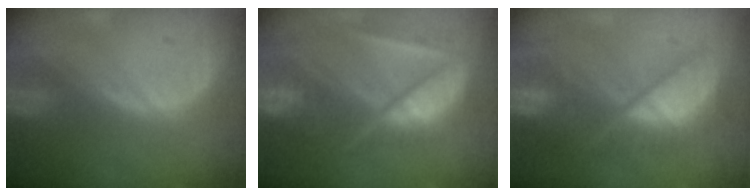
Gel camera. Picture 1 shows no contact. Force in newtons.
{"total": 9.8, "press": 8.4, "slide": 5.1}
{"total": 9.0, "press": 9.0, "slide": 0.9}